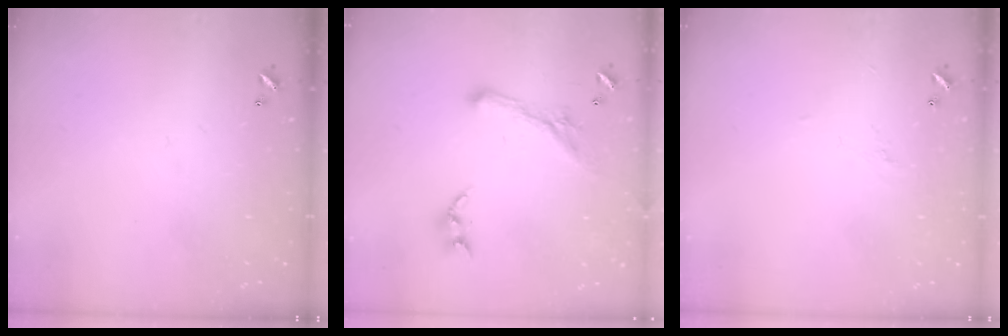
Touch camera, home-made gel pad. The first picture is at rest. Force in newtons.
{"total": 1.8, "press": 1.7, "slide": 0.4}
{"total": 1.6, "press": 1.5, "slide": 0.5}